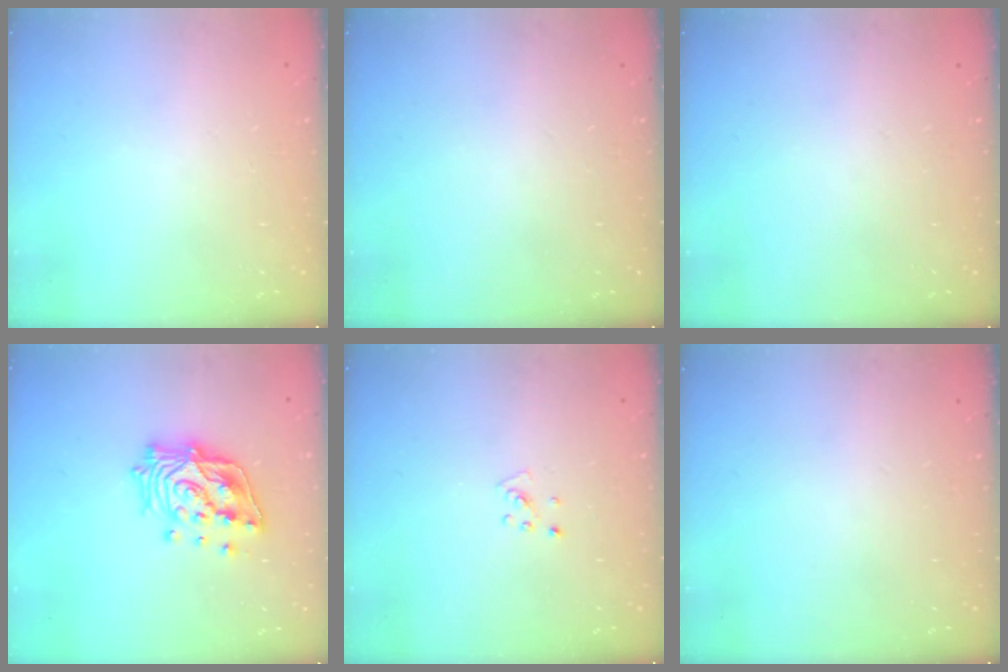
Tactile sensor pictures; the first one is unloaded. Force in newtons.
{"total": 0.0}
{"total": 0.0}
{"total": 18.3, "press": 18.1, "slide": 2.4}
{"total": 3.7, "press": 3.7, "slide": 0.4}
{"total": 0.0}